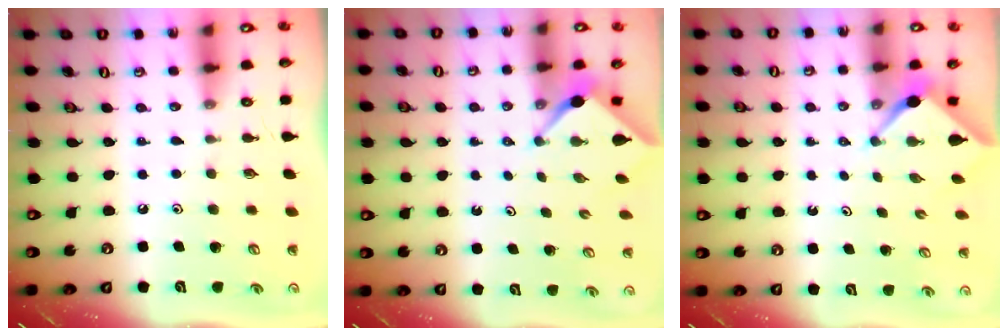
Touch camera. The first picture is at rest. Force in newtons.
{"total": 2.5, "press": 2.5, "slide": 0.3}
{"total": 2.3, "press": 2.3, "slide": 0.2}